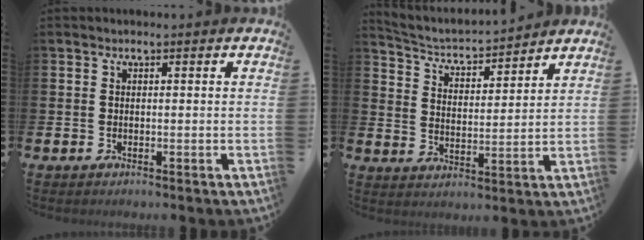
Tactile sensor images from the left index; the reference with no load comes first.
{"total": 3.8, "force": [3.6, 0.7, 0.7], "torque": [-0.039, -0.034, 0.056]}